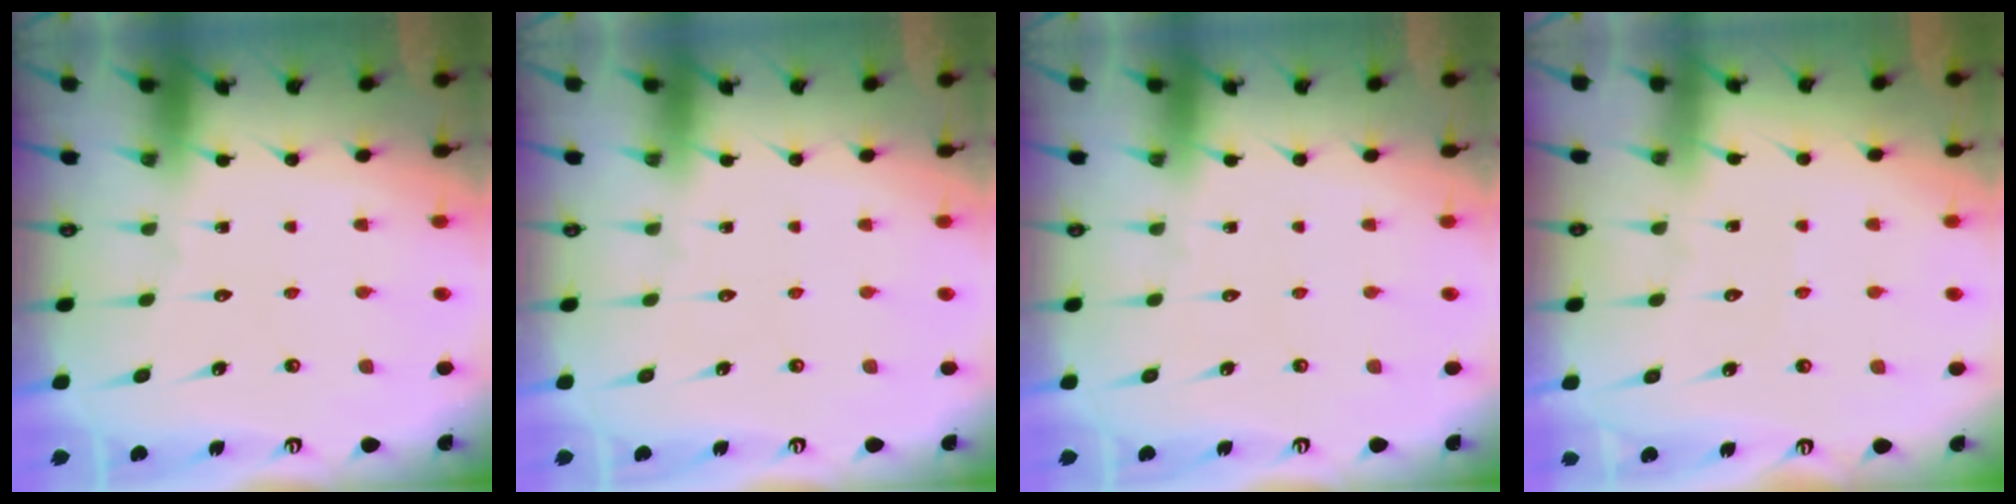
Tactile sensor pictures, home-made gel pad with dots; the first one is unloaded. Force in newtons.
{"total": 0.0}
{"total": 0.0}
{"total": 2.3, "press": 2.3, "slide": 0.3}